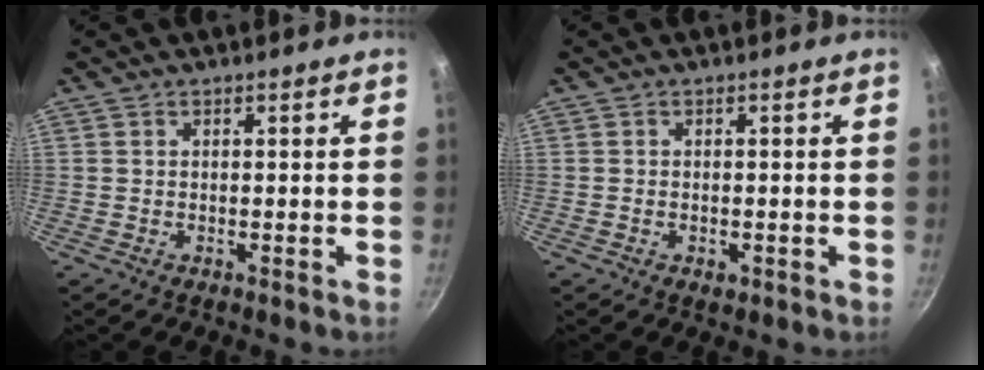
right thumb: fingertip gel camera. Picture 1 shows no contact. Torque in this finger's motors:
{"motor_torque": [-0.44, -0.20, 0.23, 0.57, -0.03]}